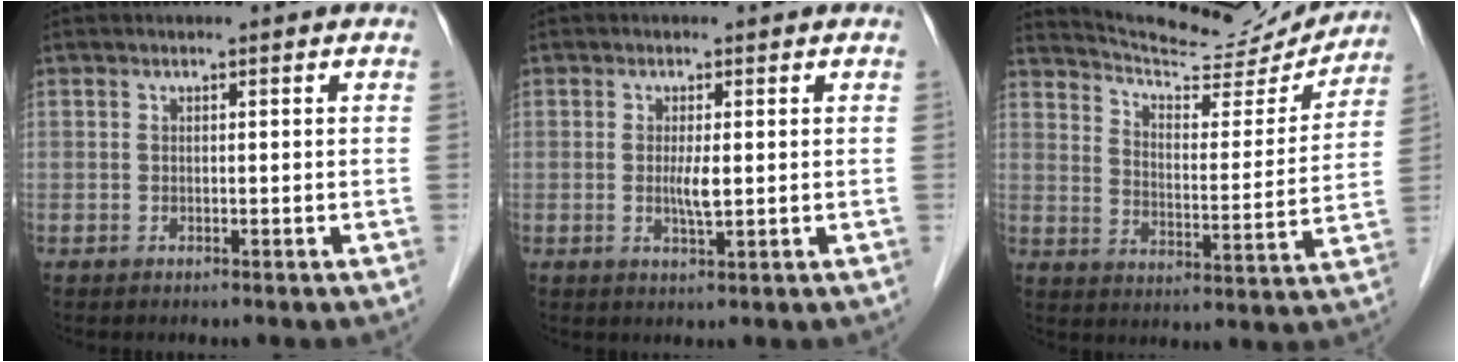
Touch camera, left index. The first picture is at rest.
{"total": 2.5, "force": [-0.4, 0.2, 2.4], "torque": [-0.051, -0.010, -0.006]}
{"total": 16.8, "force": [16.3, 1.8, 3.4], "torque": [-0.058, -0.041, 0.224]}